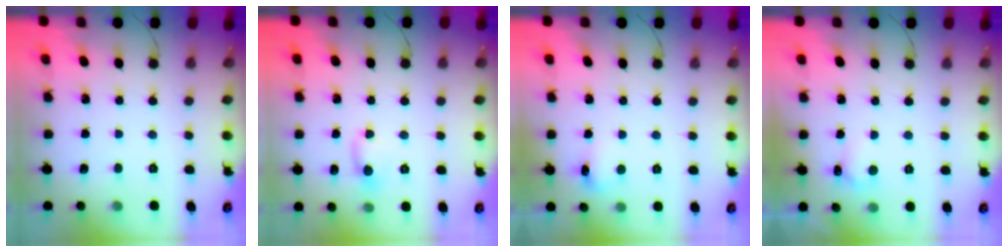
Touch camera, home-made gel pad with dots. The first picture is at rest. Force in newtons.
{"total": 4.3, "press": 4.2, "slide": 0.9}
{"total": 6.5, "press": 6.3, "slide": 1.8}
{"total": 5.3, "press": 5.2, "slide": 1.1}